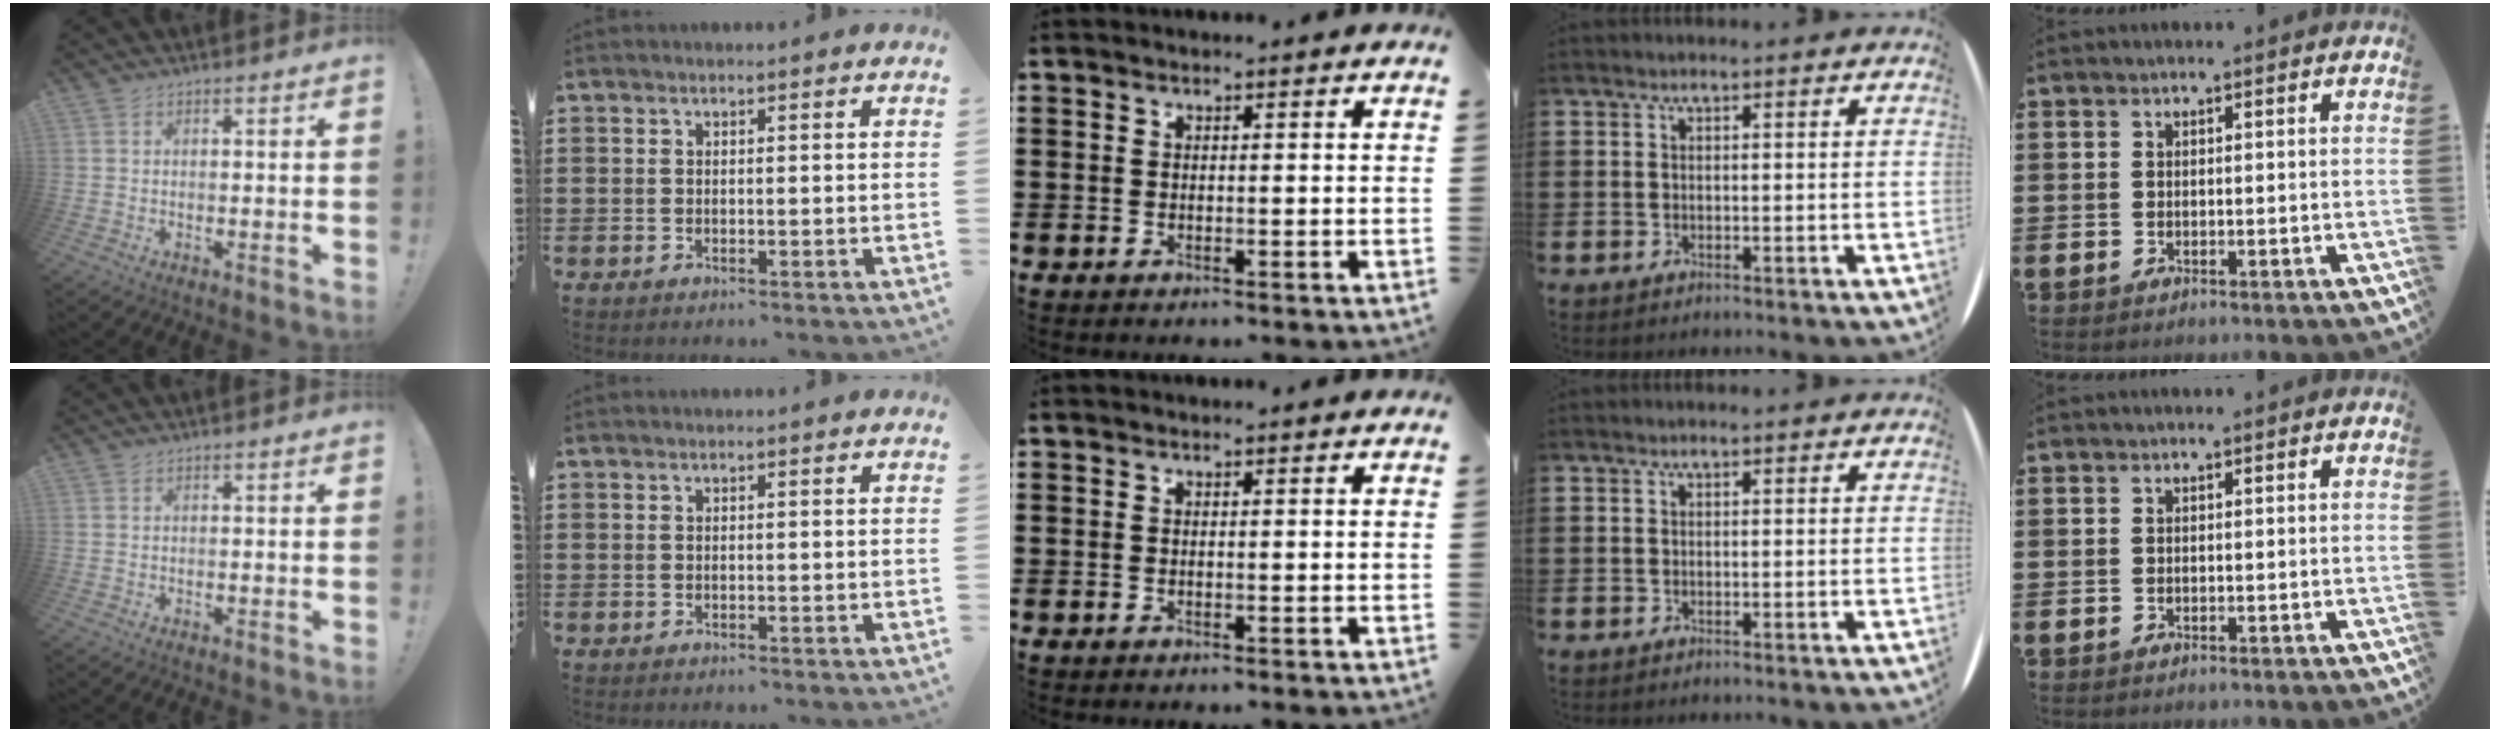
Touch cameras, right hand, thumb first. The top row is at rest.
{}